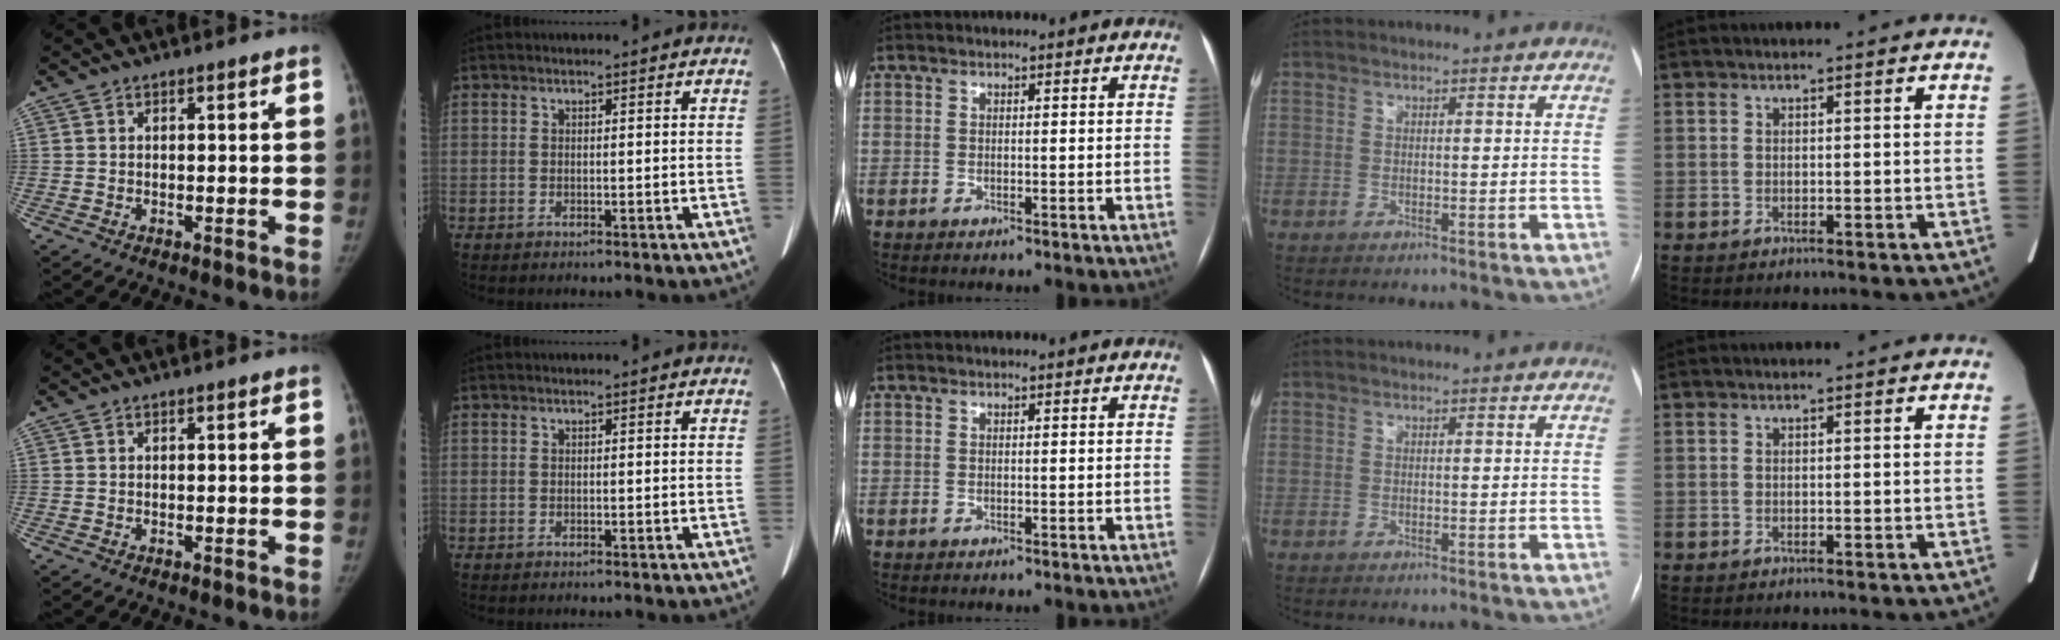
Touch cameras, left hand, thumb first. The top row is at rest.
{}